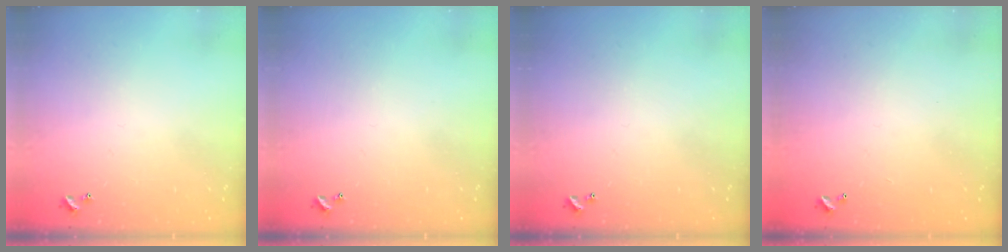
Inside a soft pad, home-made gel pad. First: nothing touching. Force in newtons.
{"total": 0.0}
{"total": 0.0}
{"total": 2.9, "press": 2.9, "slide": 0.1}